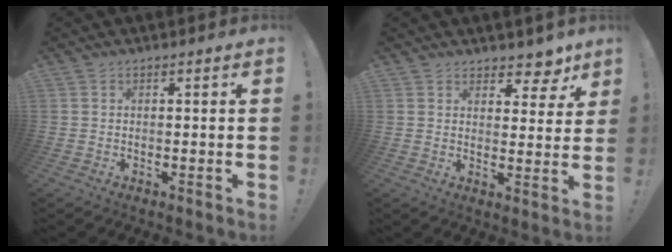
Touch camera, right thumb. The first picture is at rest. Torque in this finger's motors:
{"motor_torque": [-0.12, -0.03, -0.27, 0.23, 0.06]}